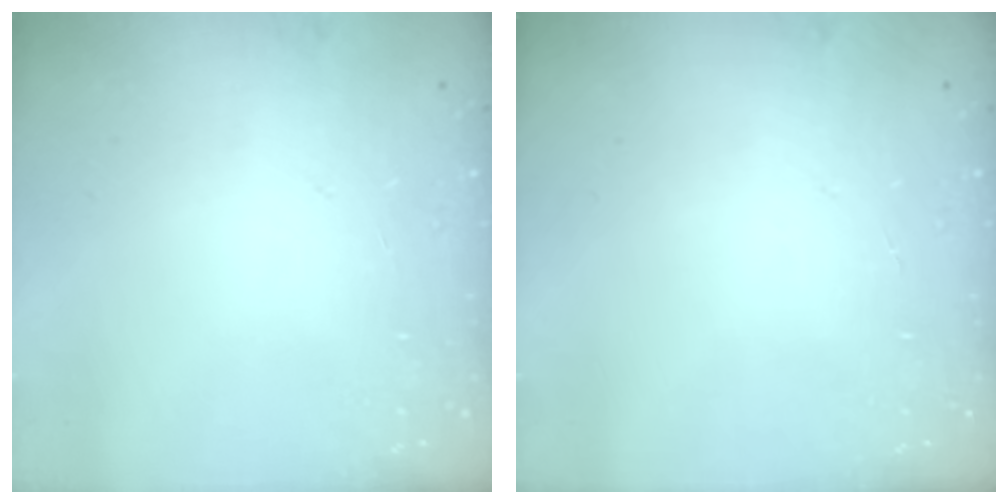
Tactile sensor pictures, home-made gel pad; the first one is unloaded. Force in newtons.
{"total": 0.0}